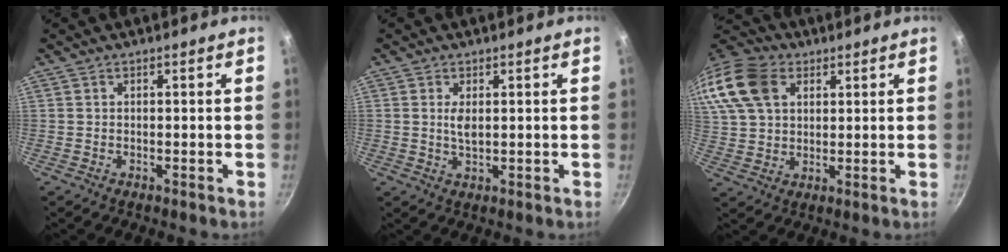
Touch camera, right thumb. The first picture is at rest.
{"total": 2.7, "force": [0.6, 1.3, 2.3], "torque": [-0.042, -0.004, 0.012]}
{"total": 19.7, "force": [7.6, 13.8, 11.8], "torque": [-0.269, 0.025, 0.140]}